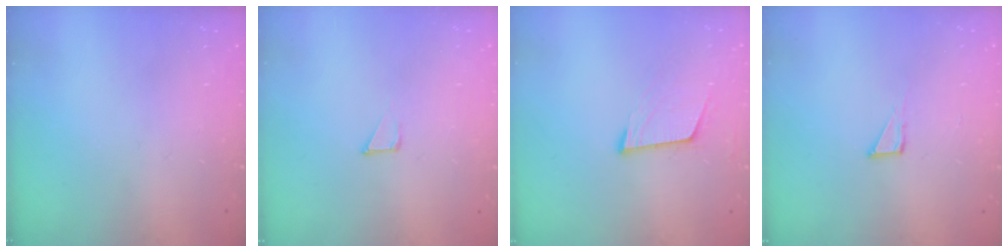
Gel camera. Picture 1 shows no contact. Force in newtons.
{"total": 1.7, "press": 1.7, "slide": 0.0}
{"total": 6.7, "press": 6.4, "slide": 2.0}
{"total": 2.7, "press": 2.7, "slide": 0.2}